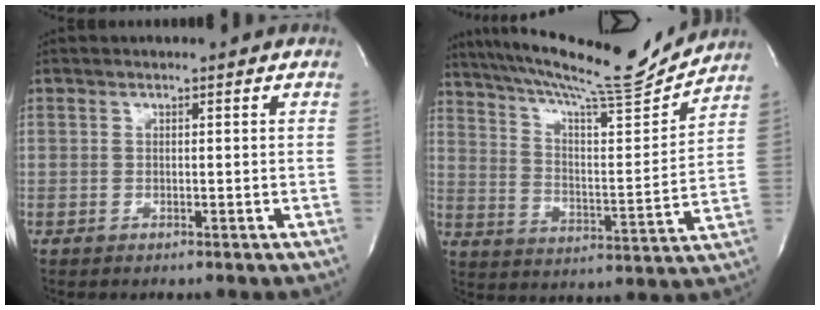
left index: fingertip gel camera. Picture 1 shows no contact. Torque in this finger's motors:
{"motor_torque": [1.07, -1.07, 0.14, 0.12]}